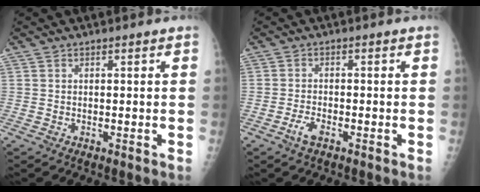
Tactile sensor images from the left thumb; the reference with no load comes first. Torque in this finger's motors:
{"motor_torque": [-0.15, 0.15, 0.14, 0.10, 0.00]}